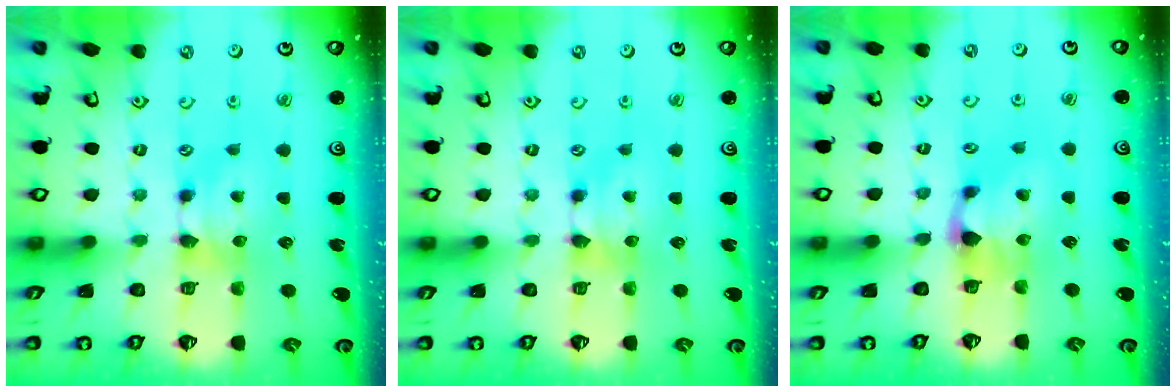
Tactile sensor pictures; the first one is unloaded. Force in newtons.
{"total": 0.0}
{"total": 1.7, "press": 0.9, "slide": 1.4}